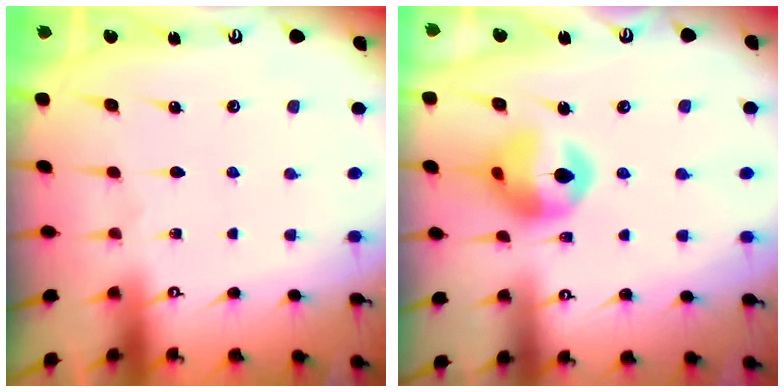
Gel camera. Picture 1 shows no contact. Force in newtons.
{"total": 12.1, "press": 12.1, "slide": 1.2}